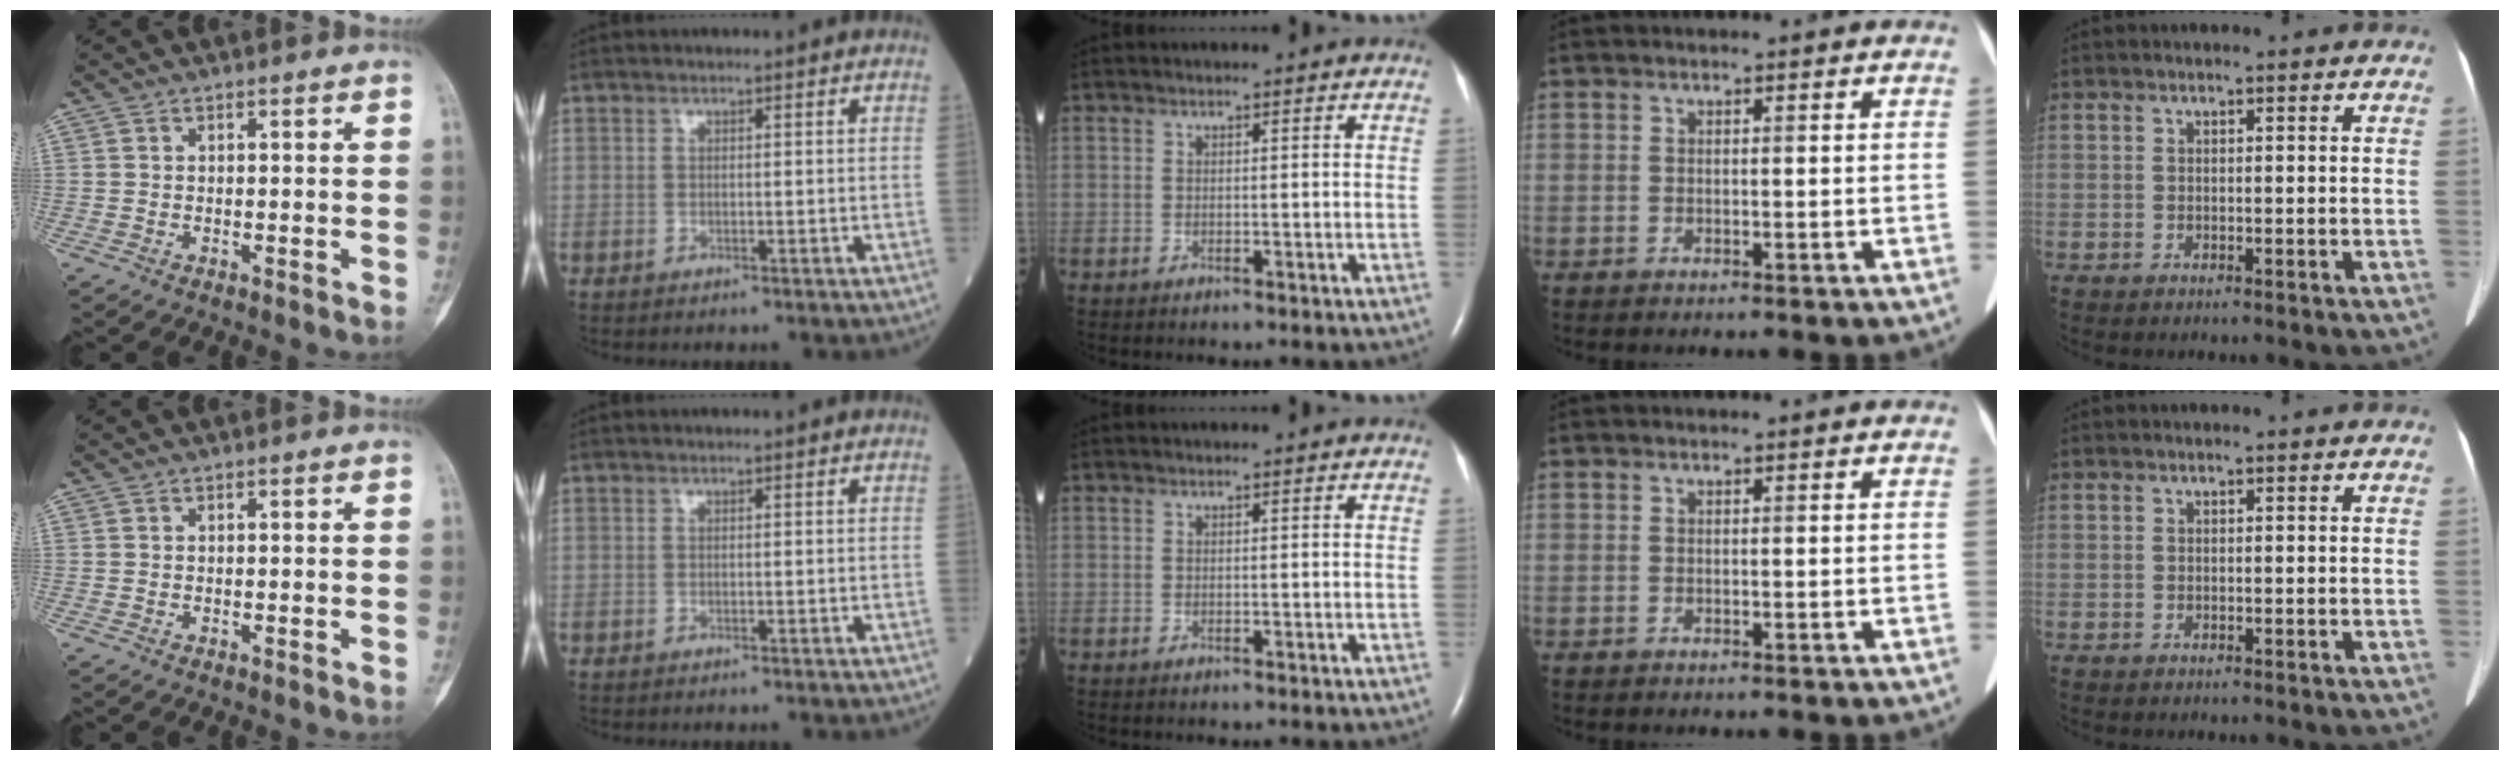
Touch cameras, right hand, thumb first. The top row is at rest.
{}